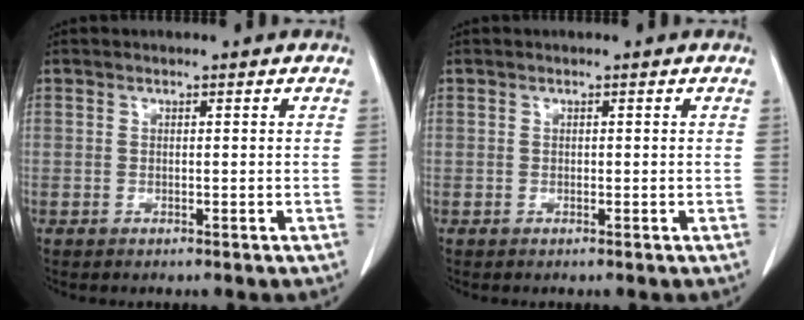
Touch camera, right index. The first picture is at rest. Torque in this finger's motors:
{"motor_torque": [0.06, -0.01, -0.01, 0.01]}